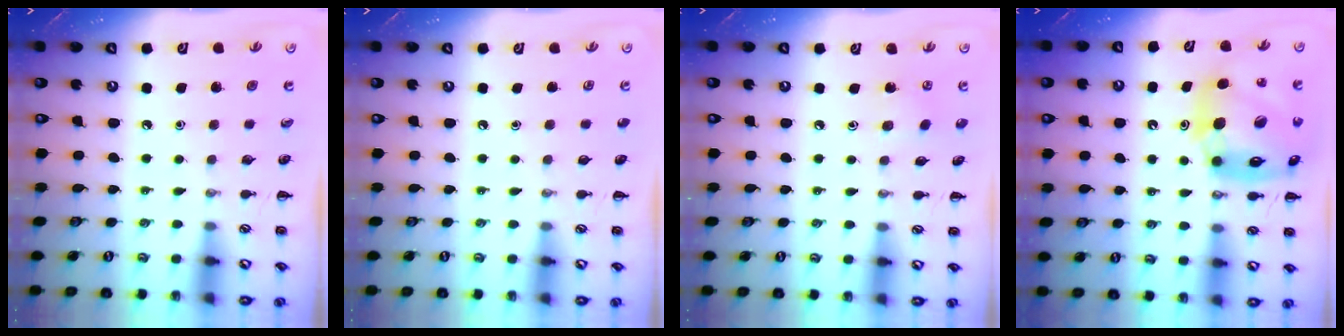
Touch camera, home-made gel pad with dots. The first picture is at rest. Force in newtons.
{"total": 0.0}
{"total": 3.5, "press": 3.4, "slide": 1.0}
{"total": 15.9, "press": 15.2, "slide": 4.5}